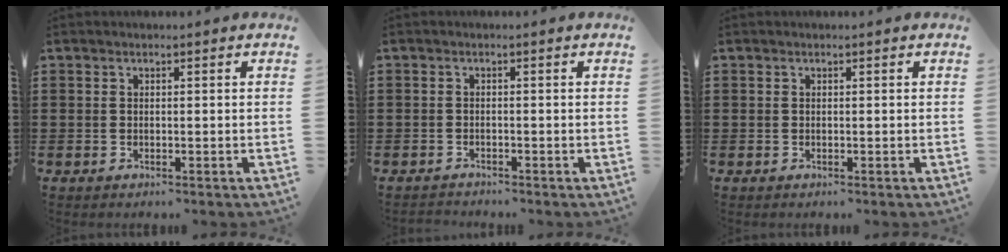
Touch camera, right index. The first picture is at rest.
{"total": 1.1, "force": [-1.1, 0.3, -0.2], "torque": [0.000, 0.006, -0.025]}
{"total": 0.0}